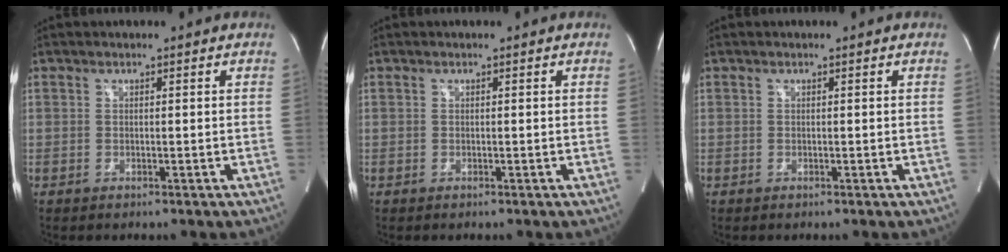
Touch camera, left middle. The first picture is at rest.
{"total": 0.0}
{"total": 0.0}